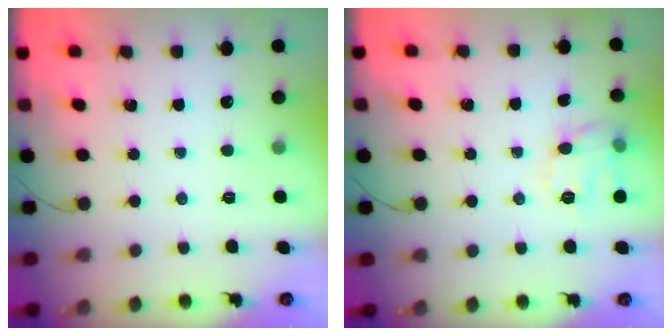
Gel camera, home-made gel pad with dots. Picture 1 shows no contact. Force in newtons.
{"total": 10.7, "press": 10.7, "slide": 1.0}